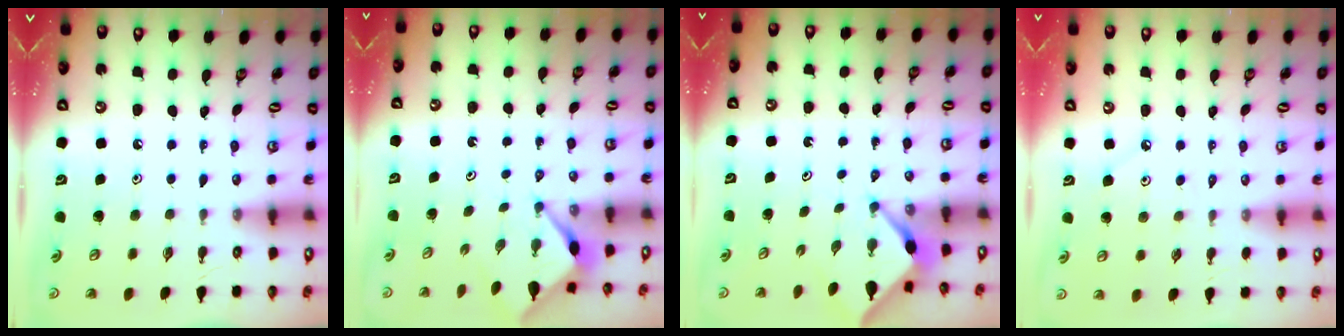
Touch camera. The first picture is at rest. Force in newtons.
{"total": 3.0, "press": 3.0, "slide": 0.3}
{"total": 3.9, "press": 3.9, "slide": 0.4}
{"total": 3.4, "press": 3.3, "slide": 0.5}